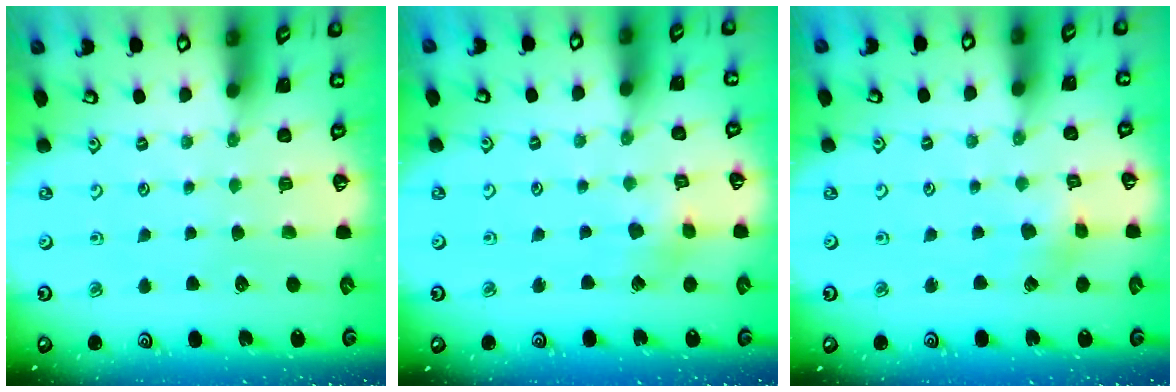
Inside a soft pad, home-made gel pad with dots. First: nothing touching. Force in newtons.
{"total": 4.8, "press": 4.7, "slide": 0.5}
{"total": 2.3, "press": 2.3, "slide": 0.2}